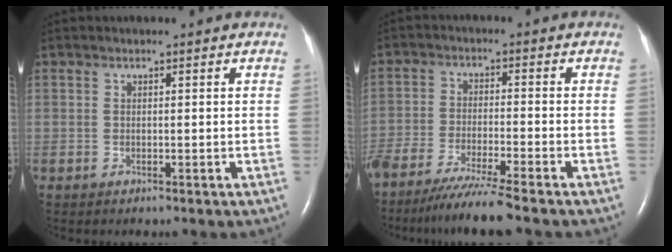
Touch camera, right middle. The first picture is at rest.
{"total": 8.9, "force": [-7.3, -0.8, 4.9], "torque": [-0.081, -0.031, -0.127]}